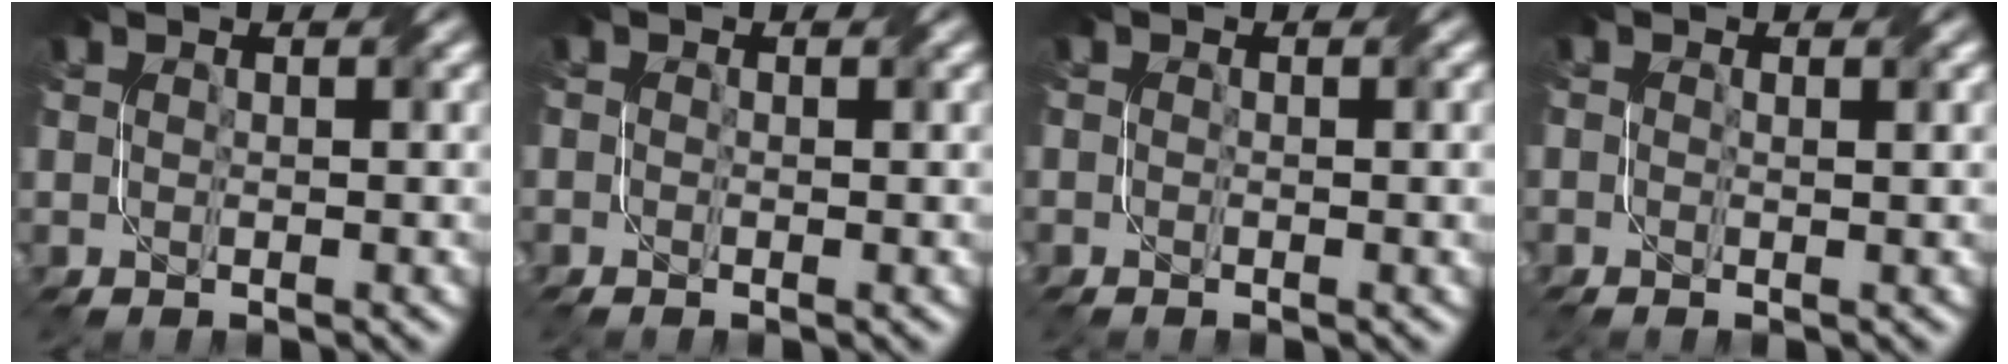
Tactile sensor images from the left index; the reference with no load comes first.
{"total": 0.6, "force": [-0.3, 0.4, 0.4], "torque": [-0.009, -0.007, -0.007]}
{"total": 1.3, "force": [-0.3, 0.6, 1.1], "torque": [-0.016, -0.007, -0.007]}
{"total": 1.0, "force": [0.2, 0.4, 0.8], "torque": [-0.012, -0.001, -0.006]}